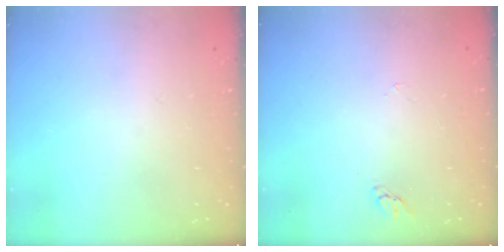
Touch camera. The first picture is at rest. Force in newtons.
{"total": 2.2, "press": 2.2, "slide": 0.2}